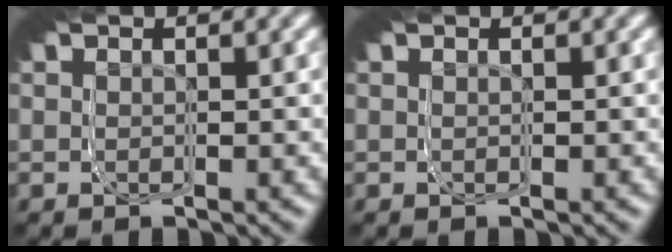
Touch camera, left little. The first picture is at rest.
{"total": 0.0}